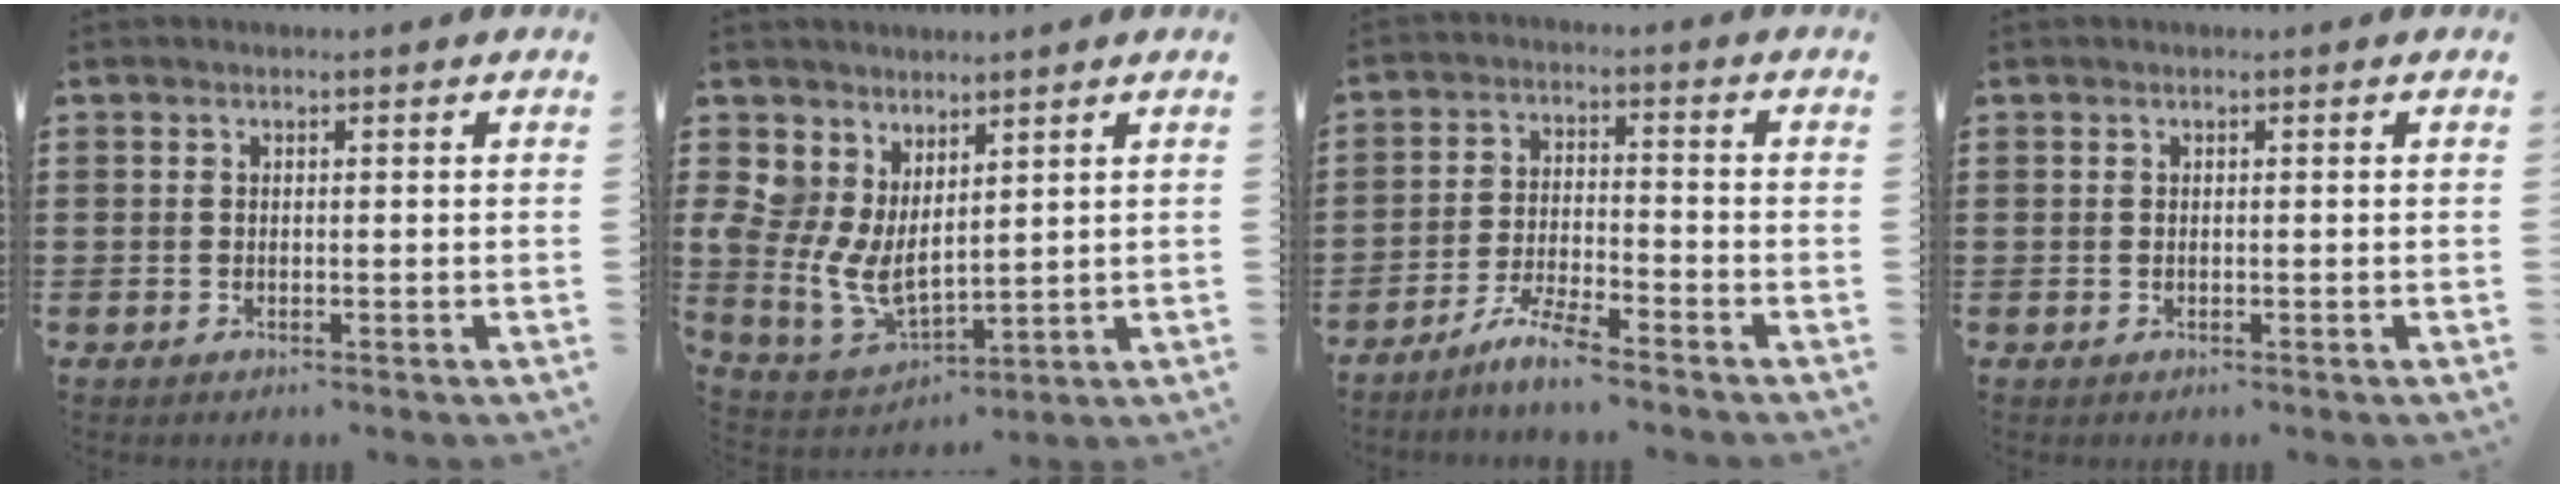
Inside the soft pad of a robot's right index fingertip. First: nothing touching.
{"total": 5.5, "force": [2.0, 3.6, 3.7], "torque": [-0.110, -0.027, 0.037]}
{"total": 5.3, "force": [-4.8, 0.0, 2.3], "torque": [-0.054, -0.005, -0.094]}
{"total": 0.0}